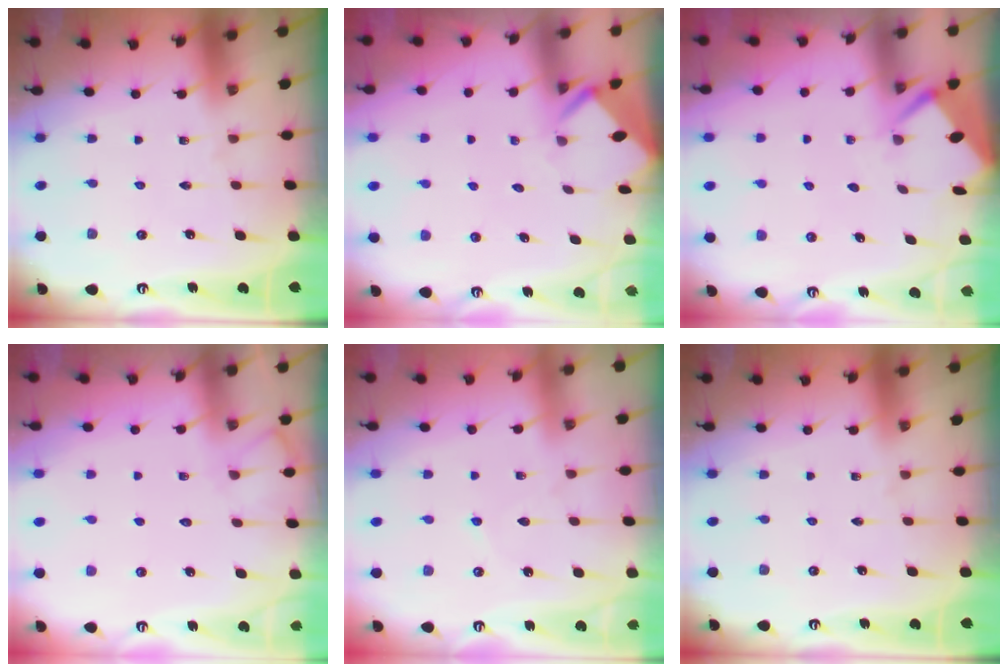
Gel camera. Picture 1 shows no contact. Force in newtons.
{"total": 3.7, "press": 3.7, "slide": 0.2}
{"total": 2.8, "press": 2.8, "slide": 0.3}
{"total": 5.3, "press": 5.2, "slide": 0.6}
{"total": 4.6, "press": 4.5, "slide": 0.7}
{"total": 0.0}